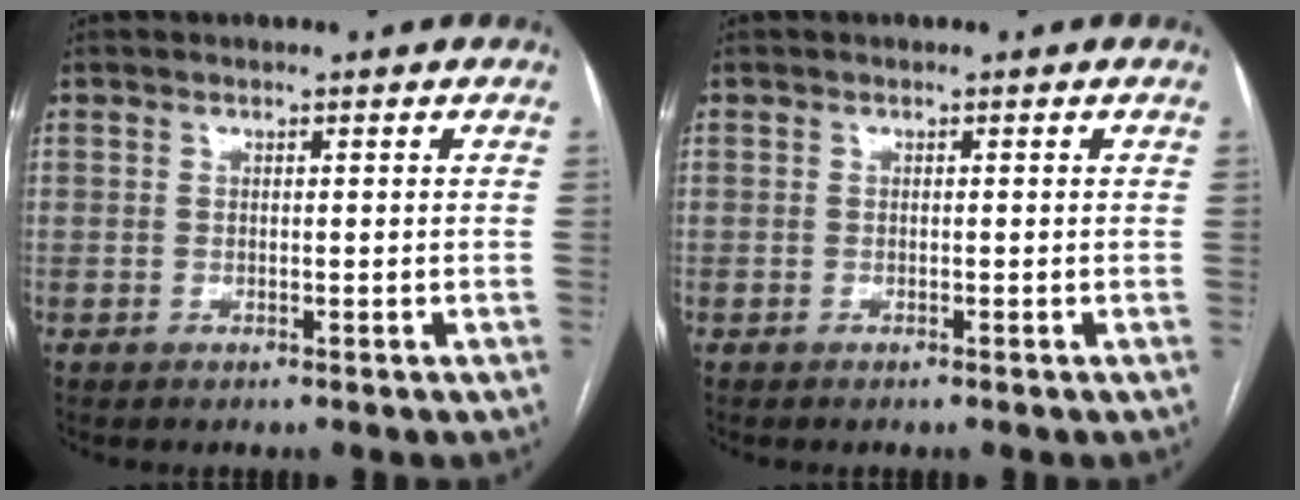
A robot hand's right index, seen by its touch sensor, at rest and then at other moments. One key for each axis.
{"total": 0.0}